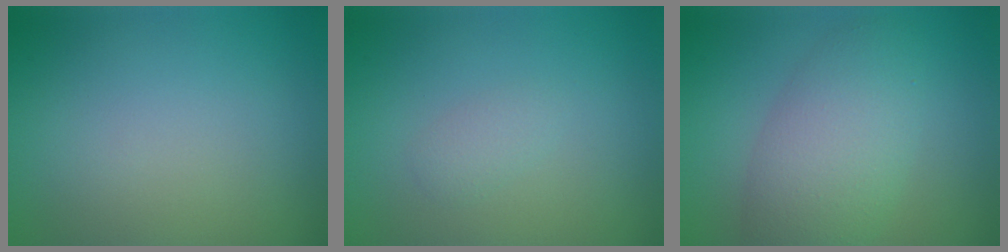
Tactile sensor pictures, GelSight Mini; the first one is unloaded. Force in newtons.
{"total": 1.1, "press": 1.1, "slide": 0.1}
{"total": 6.1, "press": 6.1, "slide": 0.1}